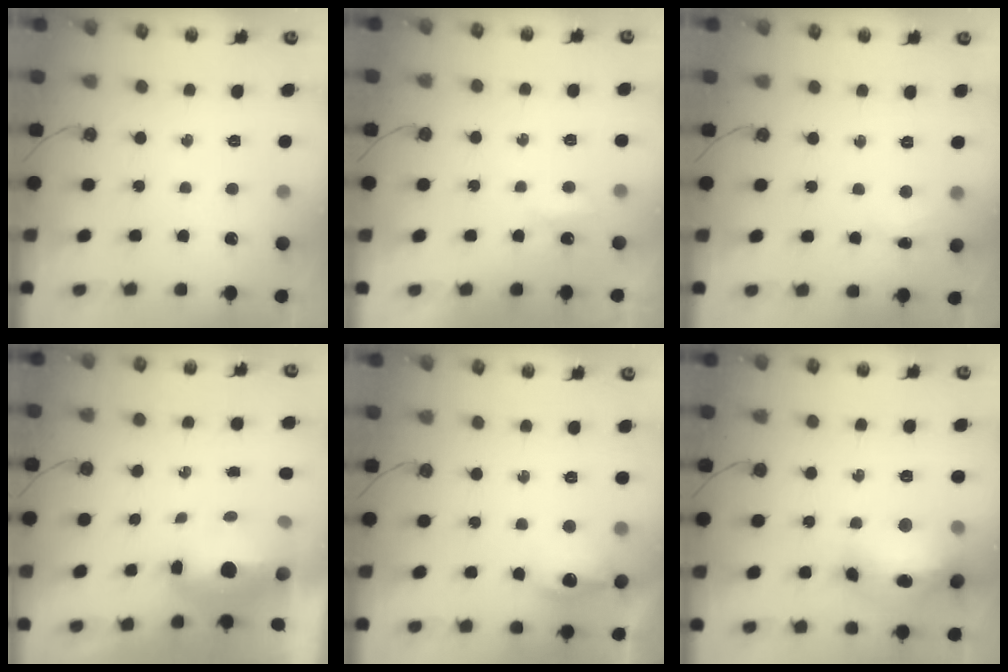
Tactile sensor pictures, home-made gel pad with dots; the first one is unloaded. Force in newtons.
{"total": 2.9, "press": 2.8, "slide": 0.6}
{"total": 3.1, "press": 3.1, "slide": 0.5}
{"total": 8.5, "press": 8.3, "slide": 1.4}
{"total": 12.0, "press": 11.9, "slide": 0.9}
{"total": 18.5, "press": 18.4, "slide": 1.8}